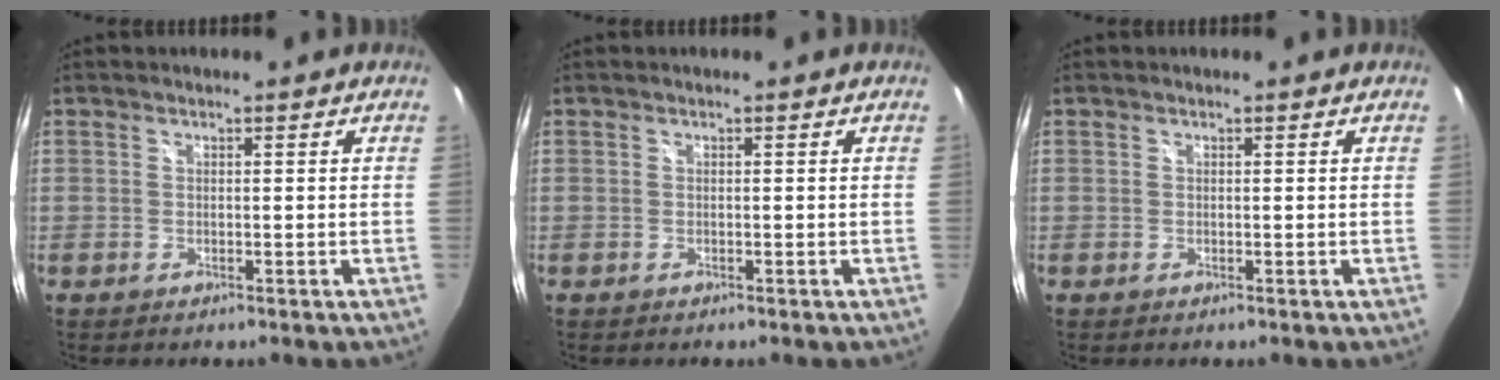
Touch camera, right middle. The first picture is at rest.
{"total": 0.0}
{"total": 0.0}